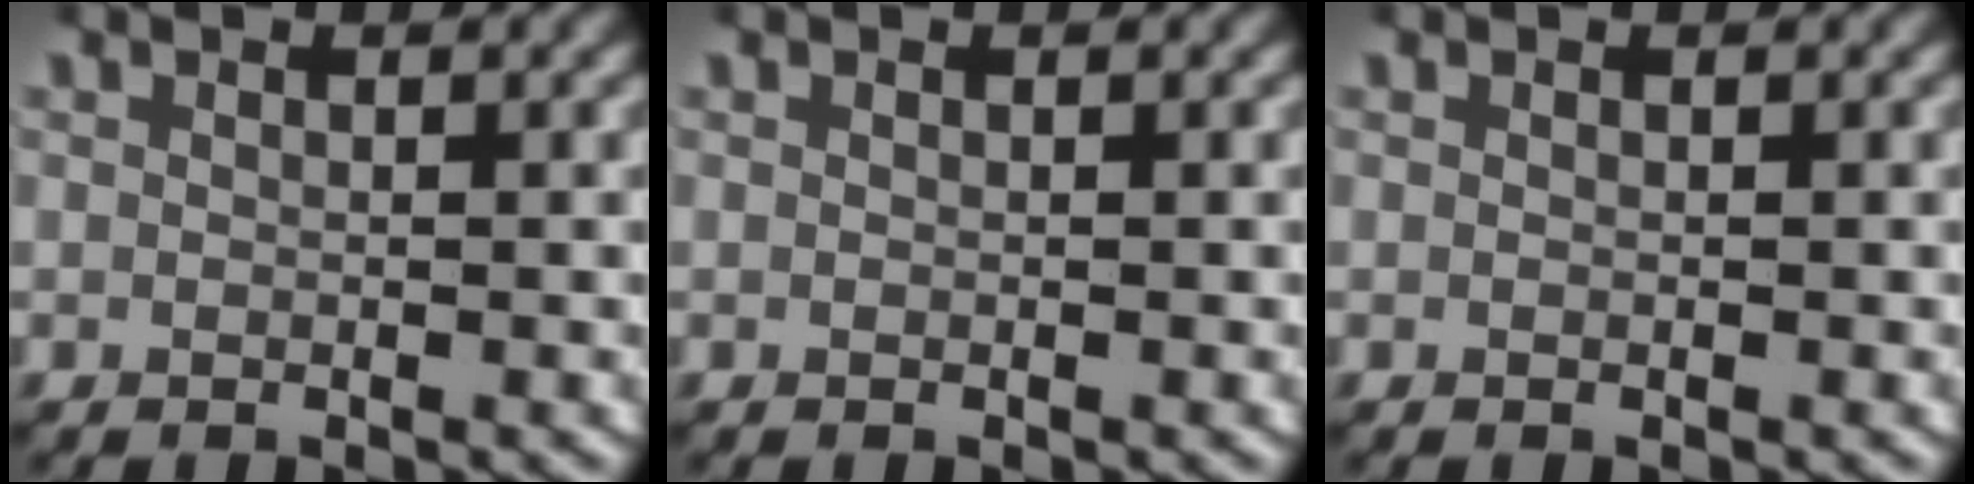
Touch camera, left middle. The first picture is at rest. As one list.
[{"total": 0.0}, {"total": 0.0}]